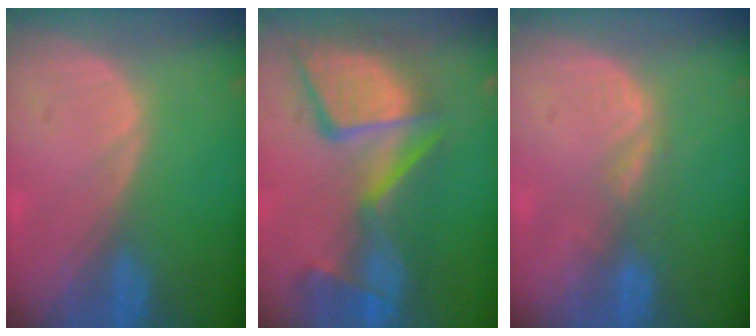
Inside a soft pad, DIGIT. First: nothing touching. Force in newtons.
{"total": 13.6, "press": 11.1, "slide": 7.8}
{"total": 2.7, "press": 2.1, "slide": 1.7}